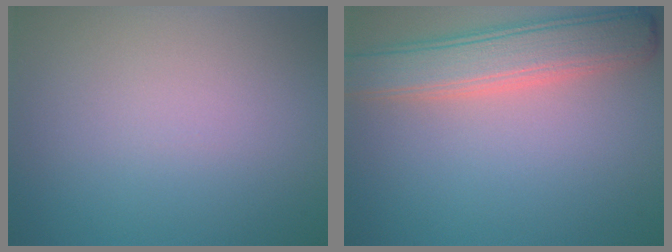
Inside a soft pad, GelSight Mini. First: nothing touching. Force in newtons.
{"total": 5.4, "press": 5.4, "slide": 0.5}